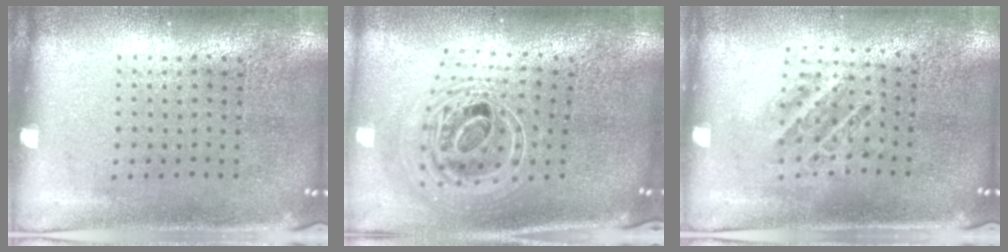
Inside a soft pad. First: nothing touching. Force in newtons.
{"total": 2.6, "press": 1.9, "slide": 1.8}
{"total": 1.0, "press": 1.0, "slide": 0.2}